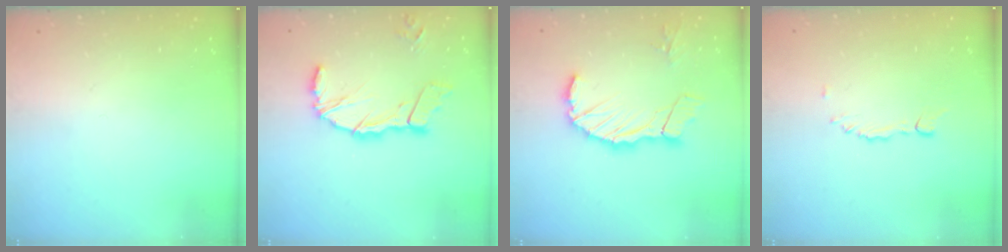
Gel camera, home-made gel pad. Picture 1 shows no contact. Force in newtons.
{"total": 13.2, "press": 13.0, "slide": 2.3}
{"total": 11.8, "press": 11.7, "slide": 1.6}
{"total": 3.1, "press": 3.1, "slide": 0.5}